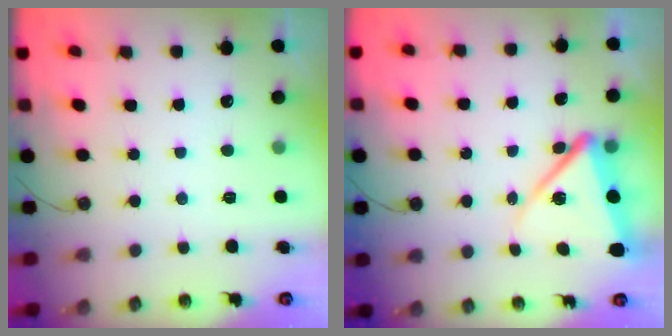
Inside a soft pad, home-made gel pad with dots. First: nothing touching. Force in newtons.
{"total": 10.6, "press": 10.5, "slide": 2.0}